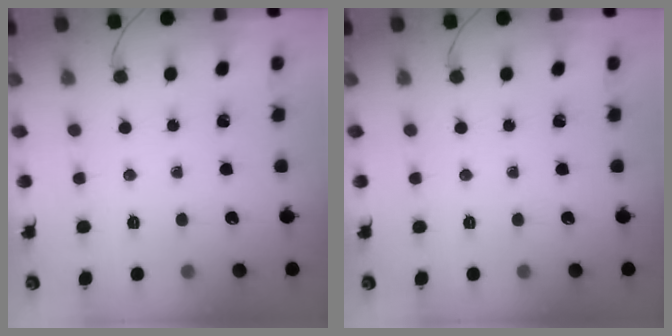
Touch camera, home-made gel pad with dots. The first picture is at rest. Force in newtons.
{"total": 0.0}